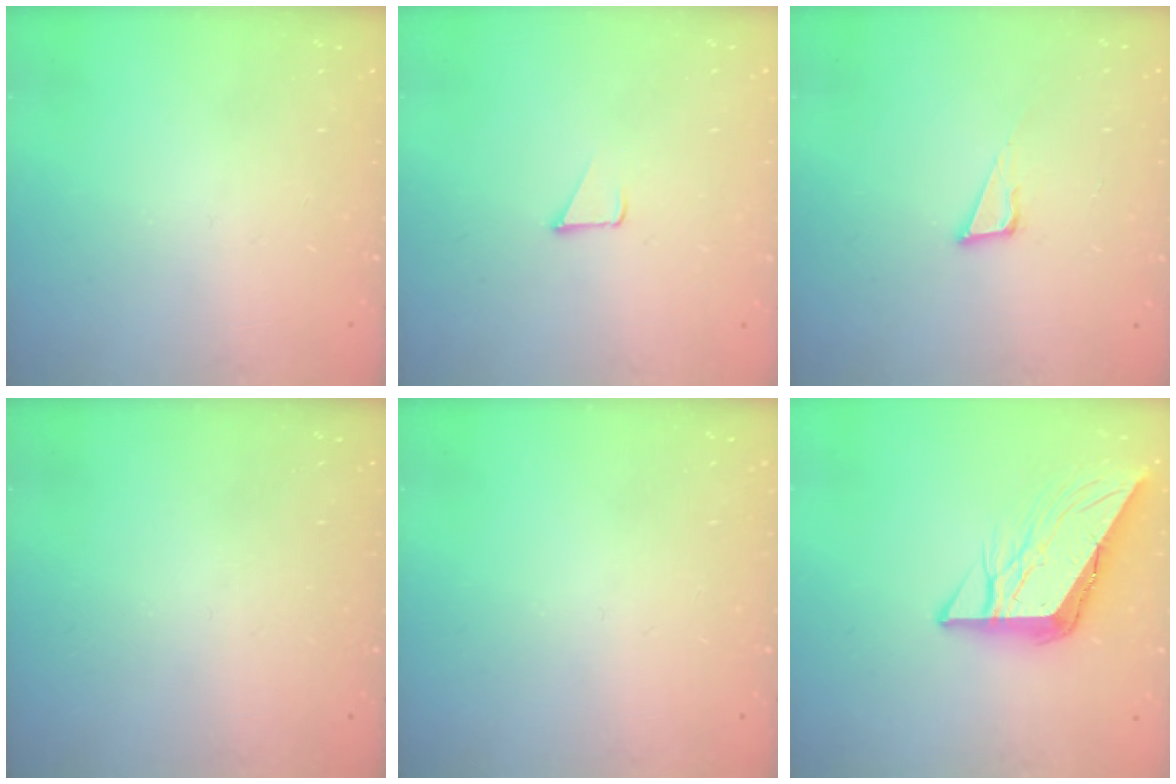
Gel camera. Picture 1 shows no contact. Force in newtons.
{"total": 1.7, "press": 1.7, "slide": 0.1}
{"total": 6.4, "press": 5.8, "slide": 2.6}
{"total": 0.0}
{"total": 0.0}
{"total": 9.0, "press": 8.9, "slide": 1.0}